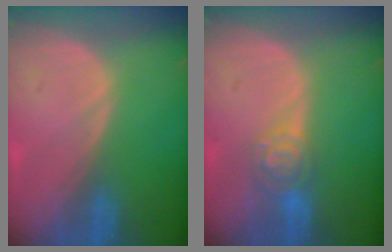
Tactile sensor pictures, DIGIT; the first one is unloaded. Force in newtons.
{"total": 4.8, "press": 4.2, "slide": 2.3}